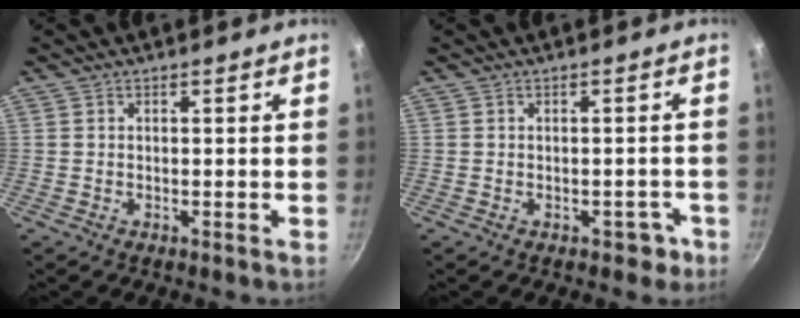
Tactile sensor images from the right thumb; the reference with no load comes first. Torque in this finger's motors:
{"motor_torque": [0.55, -0.19, -0.04, 0.01, 0.10]}